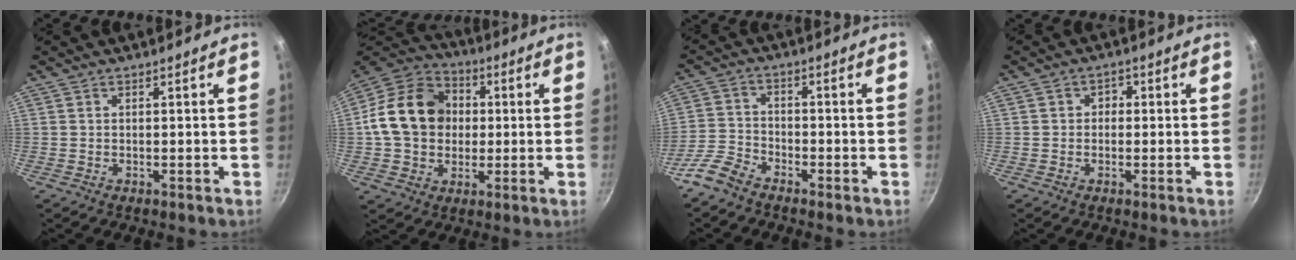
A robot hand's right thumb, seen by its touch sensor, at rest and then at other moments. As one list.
[{"total": 17.5, "force": [1.2, 14.2, 10.2], "torque": [-0.151, 0.028, 0.009]}, {"total": 5.7, "force": [-4.5, 2.9, 2.1], "torque": [-0.039, 0.035, -0.099]}, {"total": 2.1, "force": [-0.2, 1.9, 0.9], "torque": [-0.001, 0.007, -0.009]}]